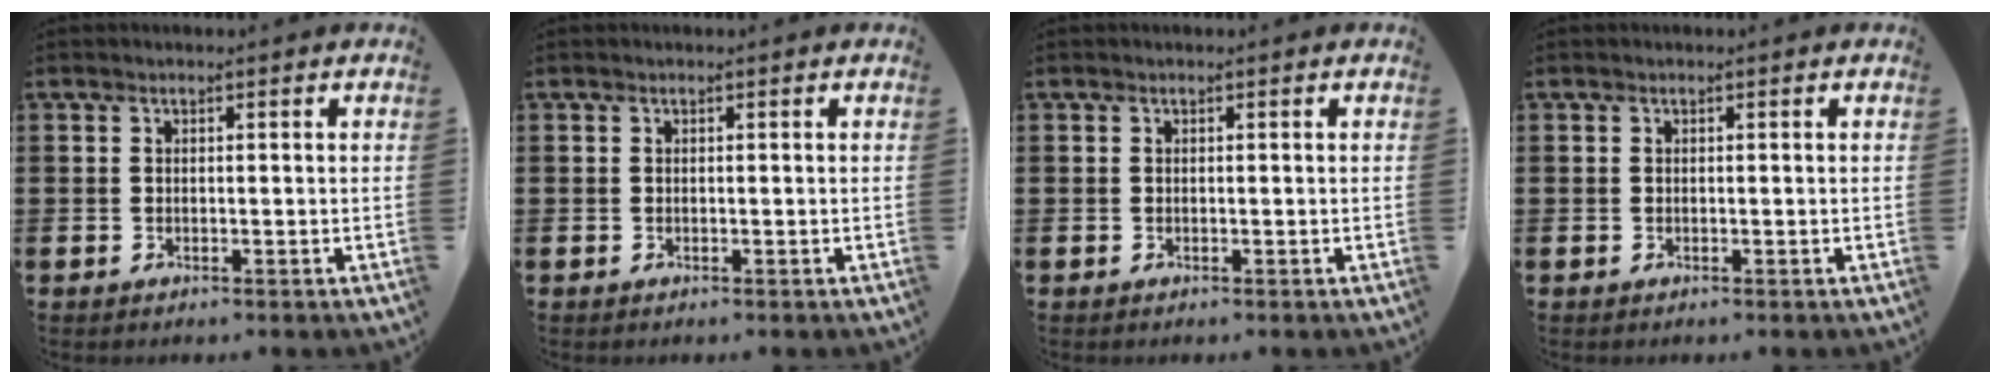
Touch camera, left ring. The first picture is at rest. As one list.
[{"total": 0.0}, {"total": 0.0}, {"total": 0.0}]